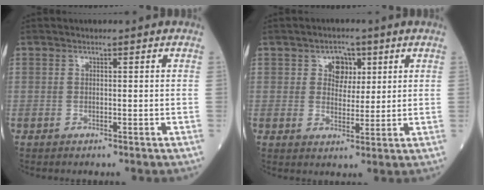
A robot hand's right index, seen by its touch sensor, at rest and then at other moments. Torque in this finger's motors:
{"motor_torque": [0.08, 0.03, 0.06, 0.03]}